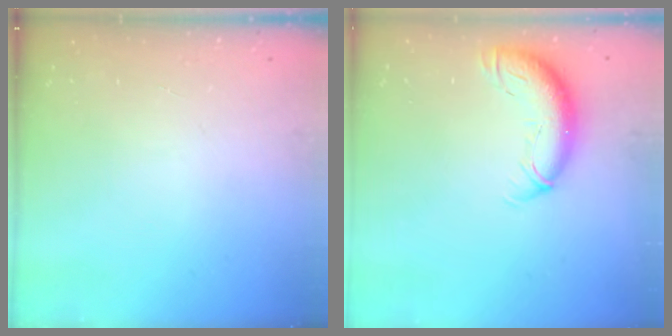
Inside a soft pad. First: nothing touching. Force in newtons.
{"total": 11.5, "press": 11.2, "slide": 2.8}